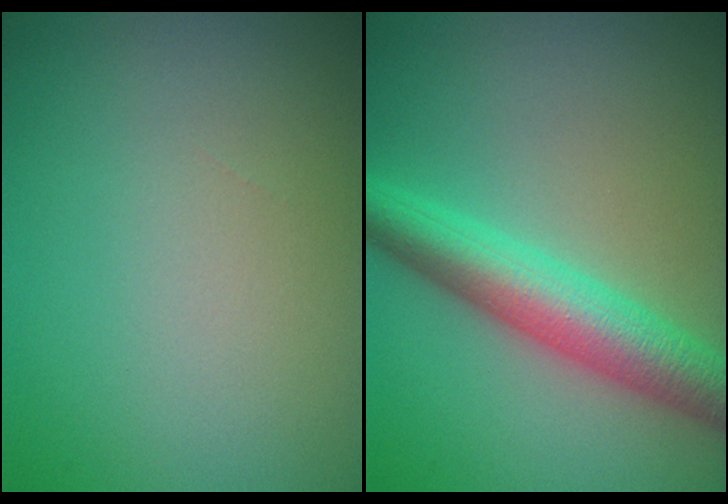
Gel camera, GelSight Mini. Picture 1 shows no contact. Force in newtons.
{"total": 6.1, "press": 6.1, "slide": 0.1}